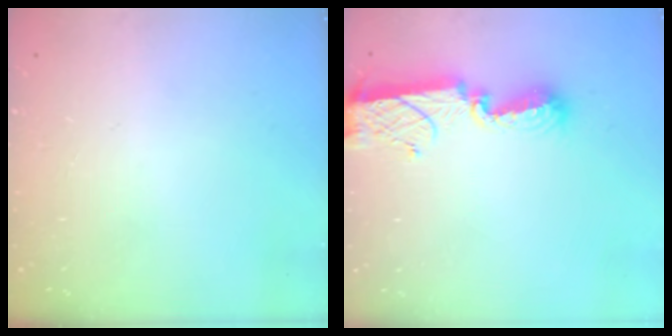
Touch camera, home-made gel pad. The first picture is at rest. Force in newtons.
{"total": 9.8, "press": 9.8, "slide": 0.5}